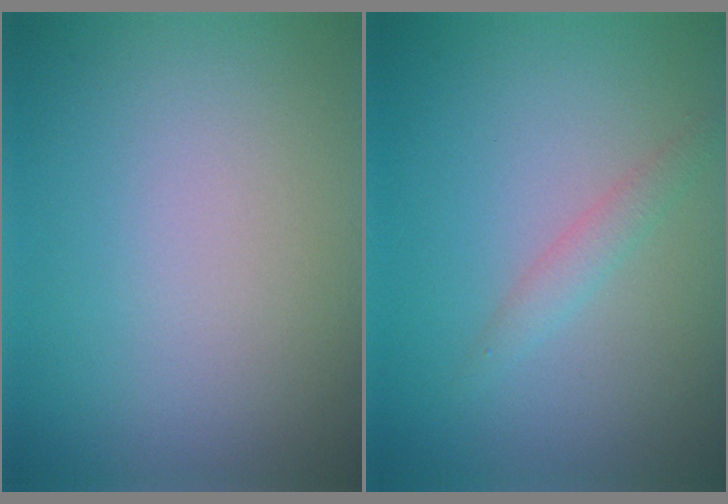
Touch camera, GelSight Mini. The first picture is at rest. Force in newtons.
{"total": 1.4, "press": 1.4, "slide": 0.0}